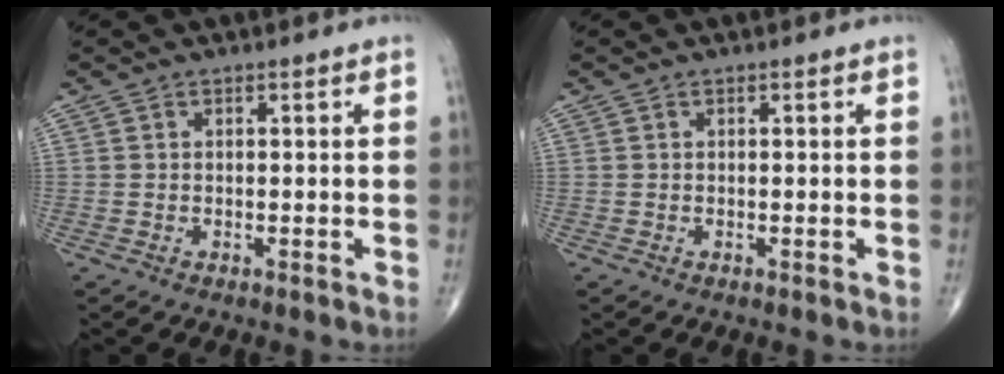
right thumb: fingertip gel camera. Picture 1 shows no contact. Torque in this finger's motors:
{"motor_torque": [-0.32, 0.38, -0.03, 0.03, 0.00]}